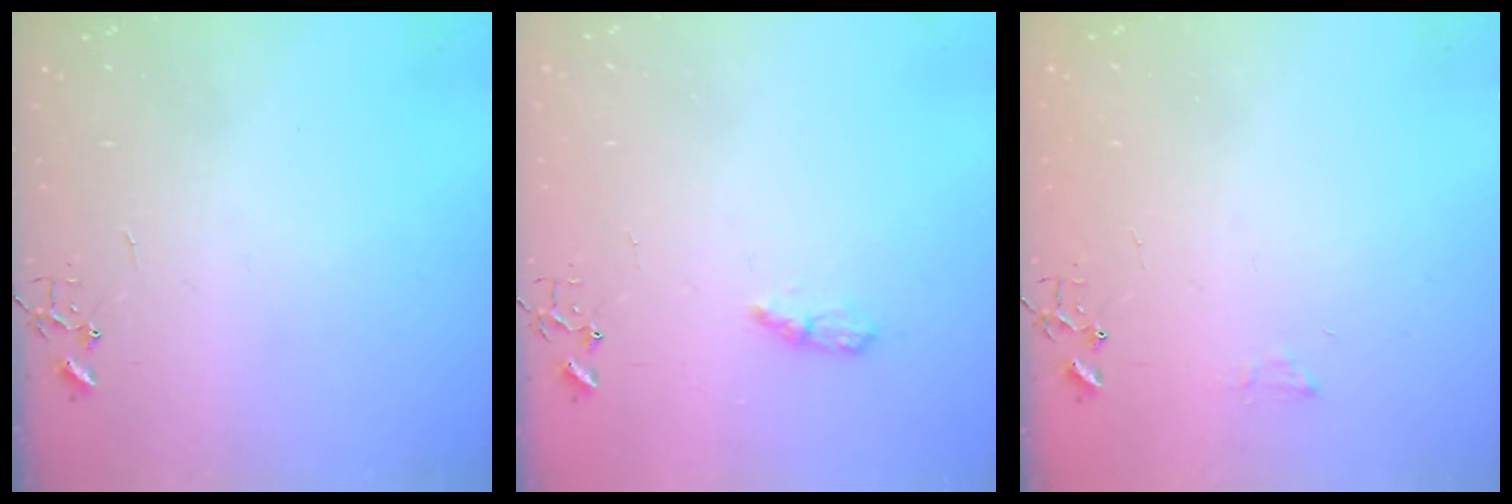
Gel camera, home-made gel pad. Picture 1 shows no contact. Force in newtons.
{"total": 6.4, "press": 6.4, "slide": 0.5}
{"total": 6.8, "press": 6.8, "slide": 0.6}